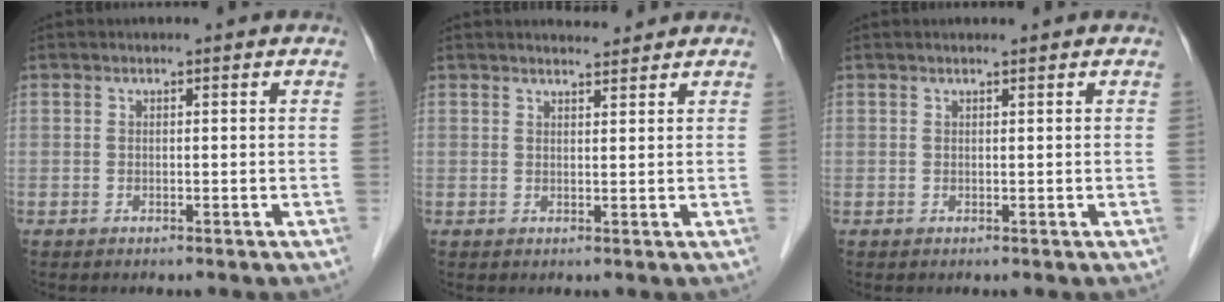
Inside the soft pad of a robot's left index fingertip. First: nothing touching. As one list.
[{"total": 2.6, "force": [2.5, 0.2, 0.4], "torque": [-0.011, 0.004, 0.041]}, {"total": 0.9, "force": [0.8, -0.1, 0.4], "torque": [-0.009, 0.006, 0.016]}]